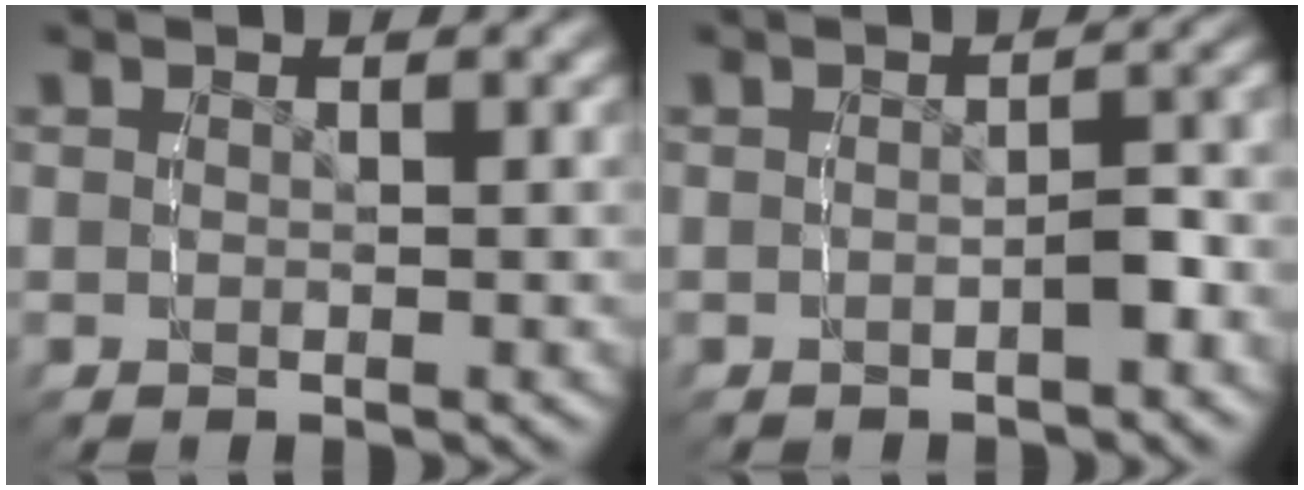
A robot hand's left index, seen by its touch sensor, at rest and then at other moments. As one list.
[{"total": 2.2, "force": [-1.2, 1.0, 1.6], "torque": [-0.022, 0.001, -0.020]}]